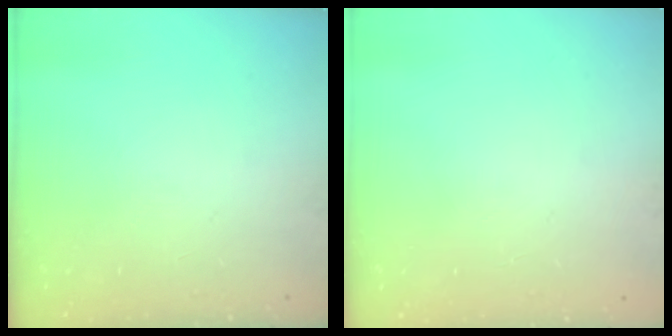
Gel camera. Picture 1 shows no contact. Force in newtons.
{"total": 0.0}